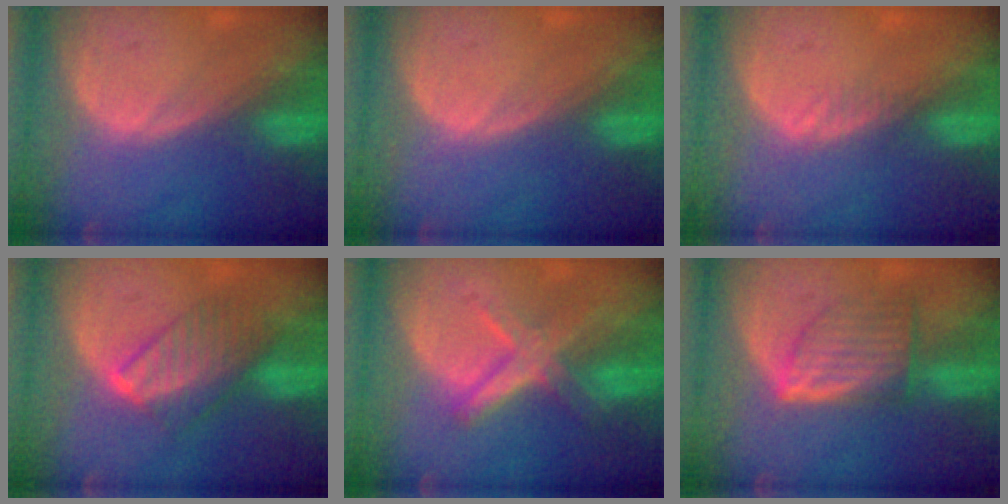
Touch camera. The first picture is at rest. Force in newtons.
{"total": 0.0}
{"total": 1.3, "press": 1.1, "slide": 0.7}
{"total": 6.5, "press": 6.4, "slide": 0.9}
{"total": 6.5, "press": 5.8, "slide": 3.0}
{"total": 6.6, "press": 6.1, "slide": 2.5}